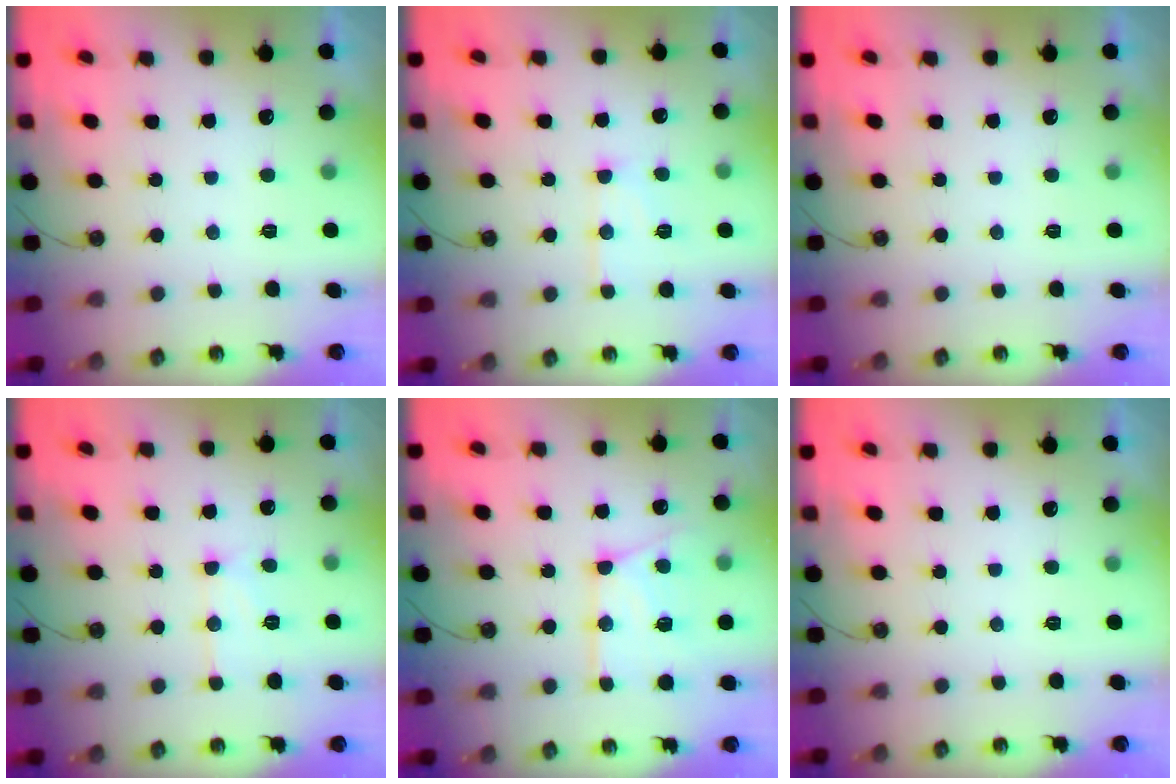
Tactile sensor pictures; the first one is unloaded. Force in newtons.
{"total": 8.9, "press": 8.9, "slide": 0.7}
{"total": 0.0}
{"total": 10.5, "press": 10.5, "slide": 0.8}
{"total": 14.7, "press": 14.6, "slide": 1.4}
{"total": 0.0}